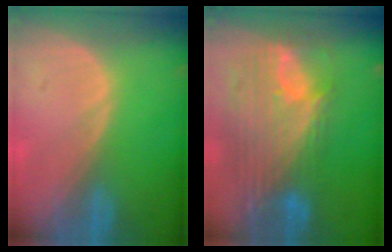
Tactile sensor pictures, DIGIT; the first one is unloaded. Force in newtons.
{"total": 12.1, "press": 10.2, "slide": 6.4}